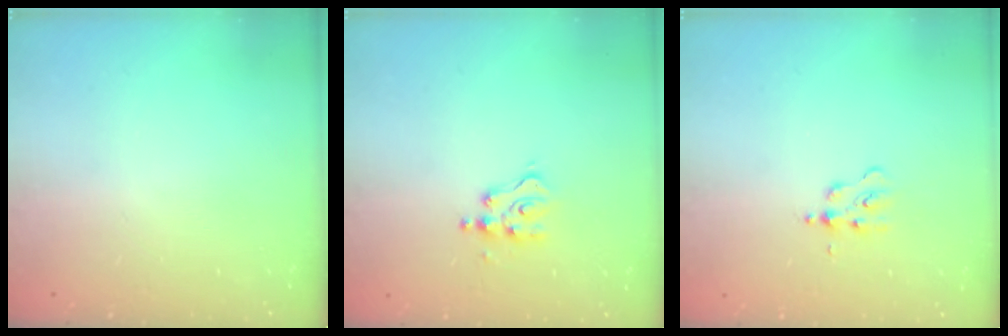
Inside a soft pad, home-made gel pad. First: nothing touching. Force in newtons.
{"total": 4.2, "press": 4.1, "slide": 0.5}
{"total": 3.9, "press": 3.9, "slide": 0.5}